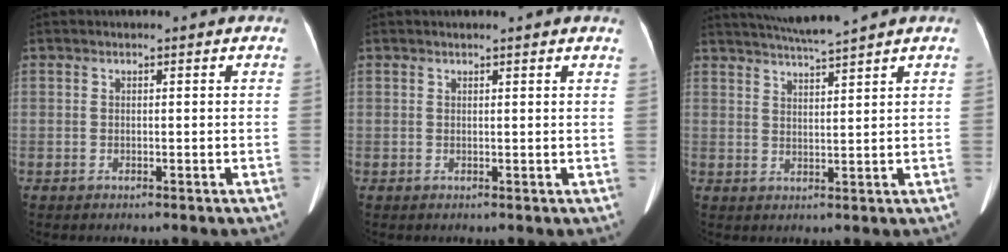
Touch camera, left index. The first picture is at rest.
{"total": 2.5, "force": [2.2, -0.1, 1.1], "torque": [-0.016, 0.008, 0.020]}
{"total": 6.3, "force": [5.7, -1.5, 2.3], "torque": [-0.044, 0.007, 0.097]}